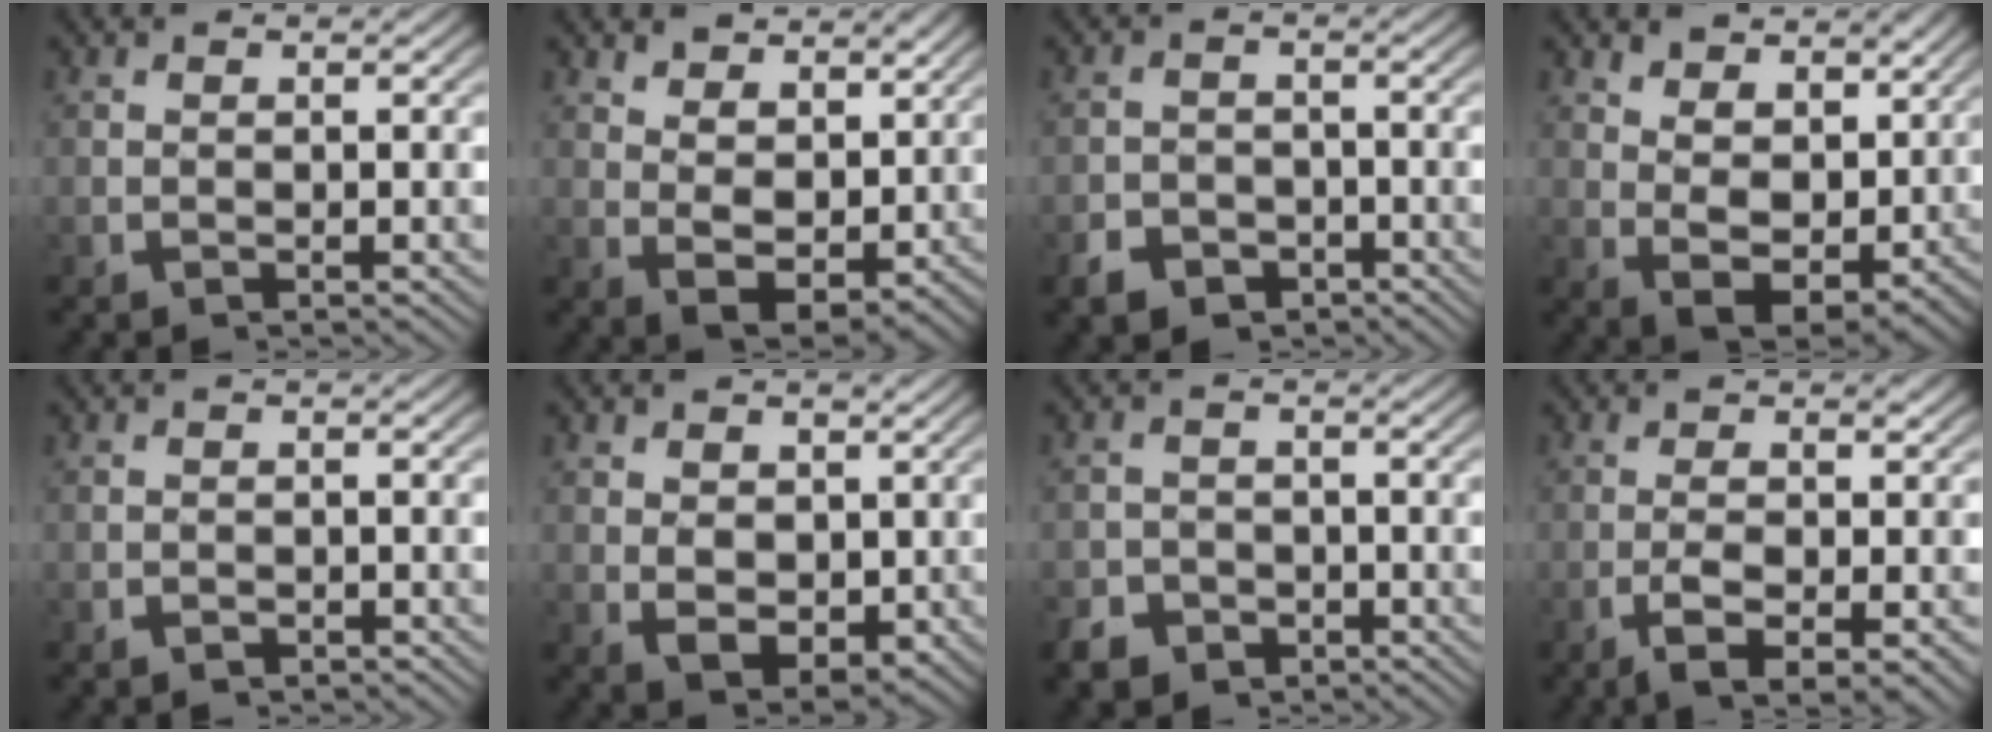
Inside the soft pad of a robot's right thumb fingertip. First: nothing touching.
{"total": 5.3, "force": [1.7, 3.6, 3.5], "torque": [-0.062, -0.021, 0.037]}
{"total": 4.8, "force": [-3.3, 3.2, 1.3], "torque": [-0.015, -0.023, -0.052]}
{"total": 6.6, "force": [1.4, 4.6, 4.5], "torque": [-0.084, -0.029, 0.033]}
{"total": 0.9, "force": [-0.8, 0.4, 0.2], "torque": [-0.006, -0.006, -0.013]}
{"total": 5.6, "force": [0.7, 4.2, 3.7], "torque": [-0.081, -0.035, 0.029]}
{"total": 4.8, "force": [-3.4, 3.1, 1.0], "torque": [-0.008, -0.024, -0.055]}
{"total": 4.9, "force": [-1.7, 2.1, 4.1], "torque": [-0.090, -0.022, -0.019]}